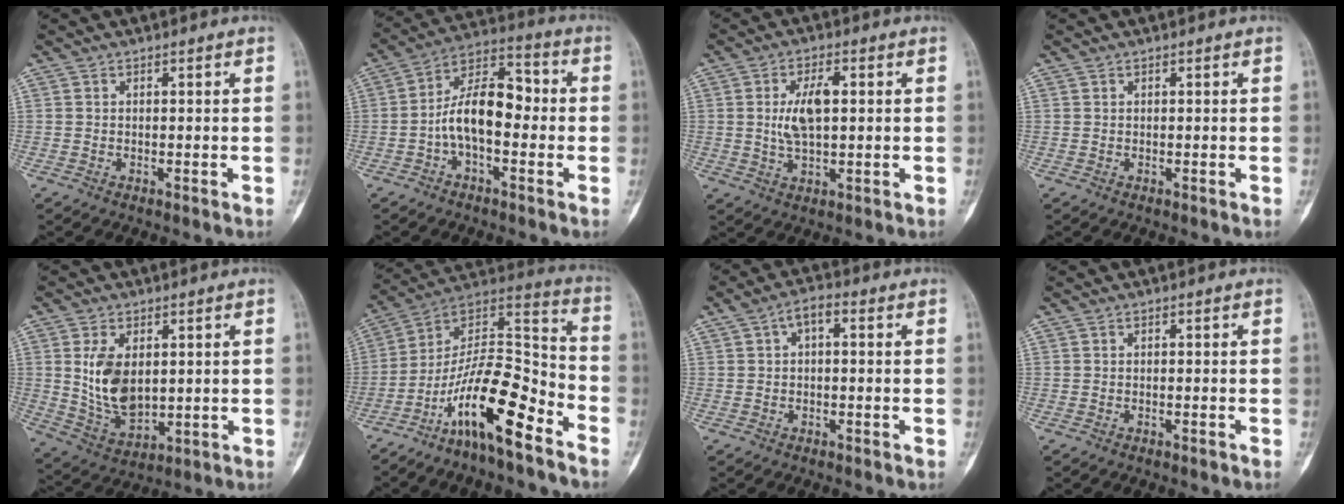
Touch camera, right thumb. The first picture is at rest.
{"total": 12.1, "force": [-1.8, 6.4, 10.1], "torque": [-0.161, 0.046, -0.042]}
{"total": 7.1, "force": [0.9, 3.2, 6.3], "torque": [-0.117, 0.002, 0.016]}
{"total": 0.0}
{"total": 10.7, "force": [1.8, 6.4, 8.3], "torque": [-0.139, -0.016, 0.051]}
{"total": 17.9, "force": [-10.6, 5.1, 13.5], "torque": [-0.229, 0.103, -0.186]}
{"total": 4.1, "force": [0.7, 2.1, 3.5], "torque": [-0.058, 0.019, 0.006]}
{"total": 0.6, "force": [-0.5, 0.1, 0.4], "torque": [-0.012, 0.002, -0.006]}